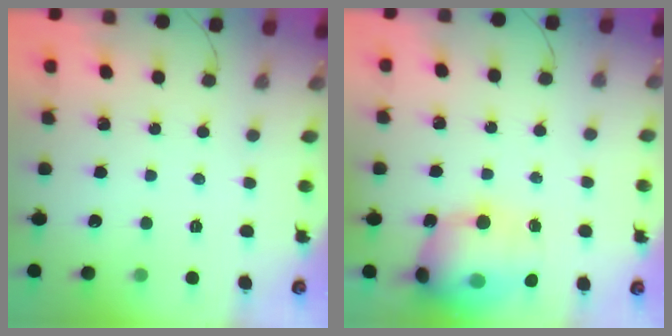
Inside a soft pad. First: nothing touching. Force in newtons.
{"total": 16.6, "press": 16.3, "slide": 3.3}